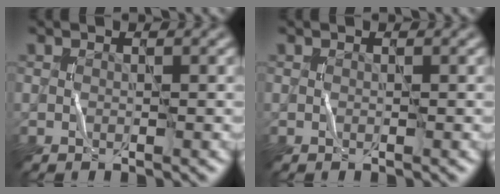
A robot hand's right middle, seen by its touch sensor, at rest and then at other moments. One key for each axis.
{"total": 0.0}